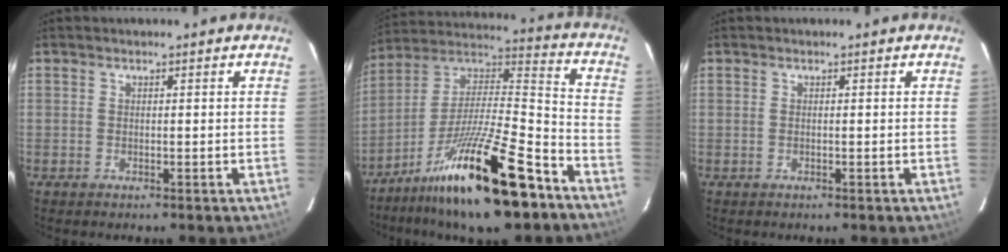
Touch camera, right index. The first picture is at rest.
{"total": 22.6, "force": [-14.6, 4.4, 16.7], "torque": [-0.292, -0.017, -0.249]}
{"total": 0.0}